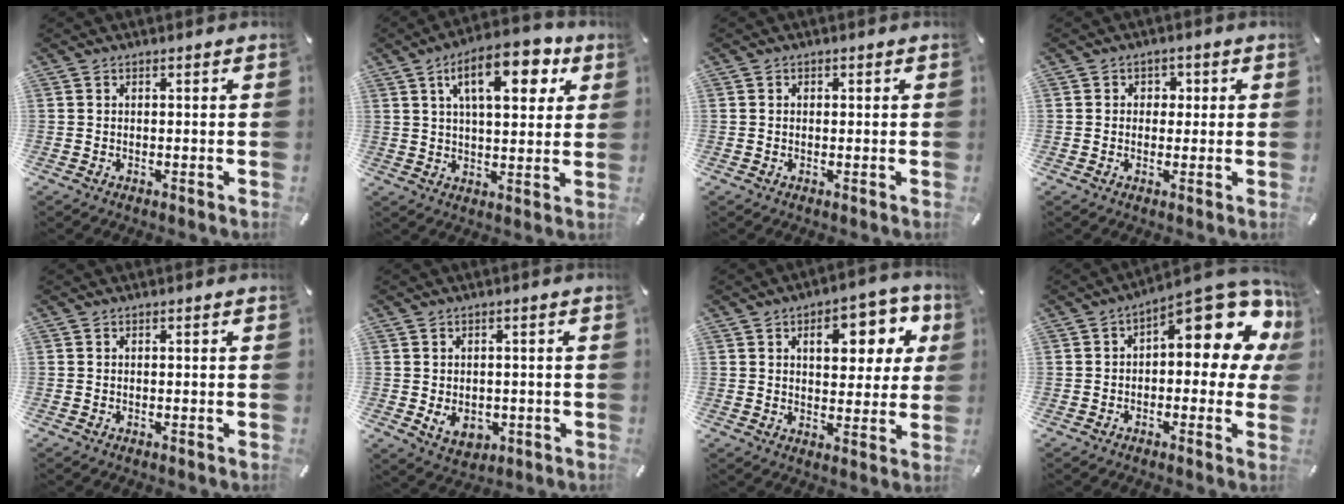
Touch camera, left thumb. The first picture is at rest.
{"total": 14.8, "force": [6.9, 6.7, 11.3], "torque": [-0.163, -0.015, 0.111]}
{"total": 0.7, "force": [0.0, 0.6, 0.4], "torque": [-0.008, 0.003, -0.002]}
{"total": 2.8, "force": [-0.3, 2.5, 1.1], "torque": [-0.008, 0.003, -0.014]}
{"total": 0.0}
{"total": 5.0, "force": [-0.8, 4.1, 2.7], "torque": [-0.042, -0.002, -0.014]}
{"total": 13.1, "force": [4.8, 7.7, 9.5], "torque": [-0.118, -0.011, 0.074]}
{"total": 13.8, "force": [6.5, 6.0, 10.5], "torque": [-0.126, -0.060, 0.106]}